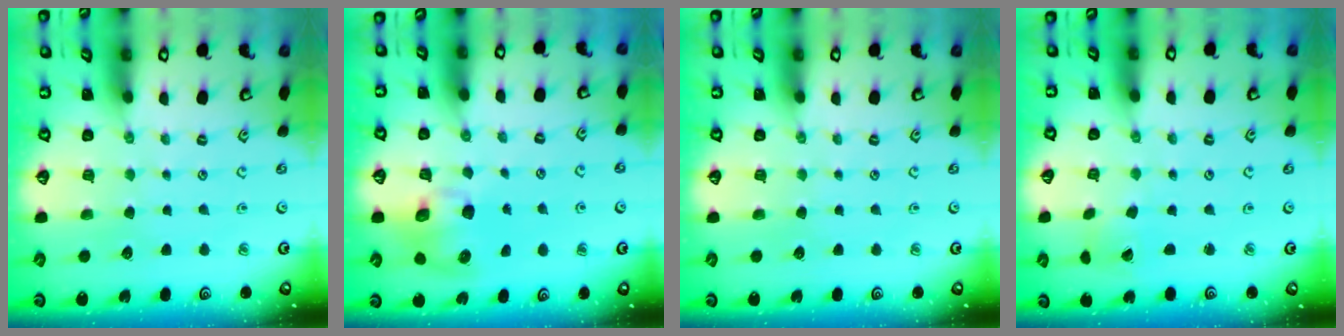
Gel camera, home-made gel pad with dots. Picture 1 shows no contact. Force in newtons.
{"total": 8.4, "press": 8.3, "slide": 1.3}
{"total": 0.0}
{"total": 1.7, "press": 1.7, "slide": 0.1}